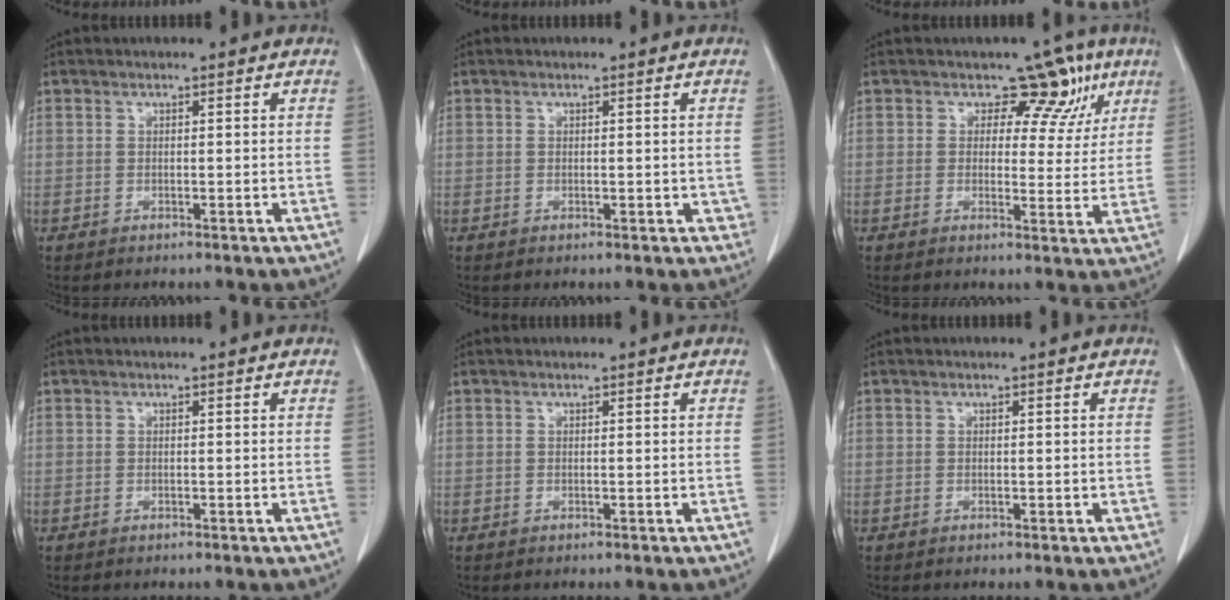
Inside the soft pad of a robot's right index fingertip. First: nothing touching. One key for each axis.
{"total": 1.5, "fx": -0.1, "fy": 0.8, "fz": 1.2, "tx": -0.011, "ty": 0.000, "tz": 0.000}
{"total": 7.2, "fx": 4.1, "fy": 5.1, "fz": 2.9, "tx": -0.012, "ty": 0.005, "tz": 0.037}
{"total": 0.0}
{"total": 0.0}
{"total": 0.7, "fx": -0.1, "fy": 0.2, "fz": 0.6, "tx": -0.012, "ty": -0.001, "tz": 0.001}